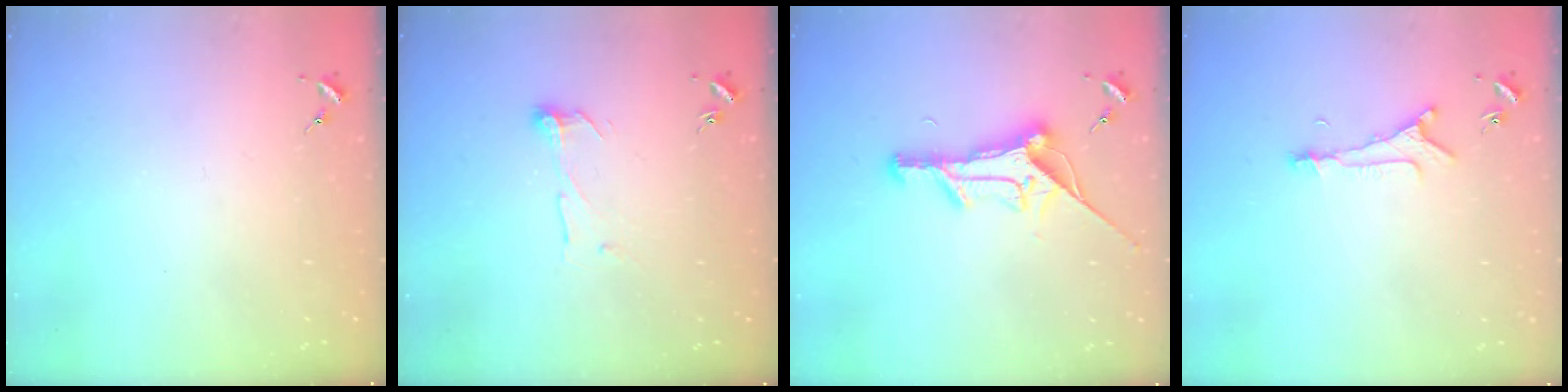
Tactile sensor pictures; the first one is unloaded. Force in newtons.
{"total": 6.5, "press": 6.5, "slide": 0.2}
{"total": 18.0, "press": 18.0, "slide": 0.5}
{"total": 6.1, "press": 6.0, "slide": 0.6}